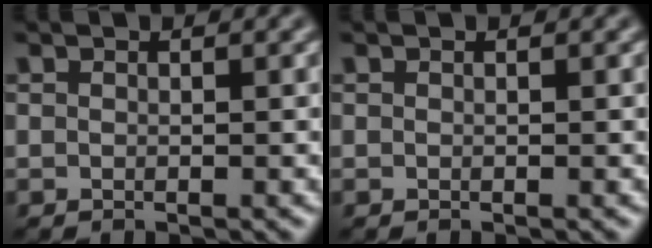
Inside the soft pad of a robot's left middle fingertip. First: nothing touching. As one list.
[{"total": 0.0}]